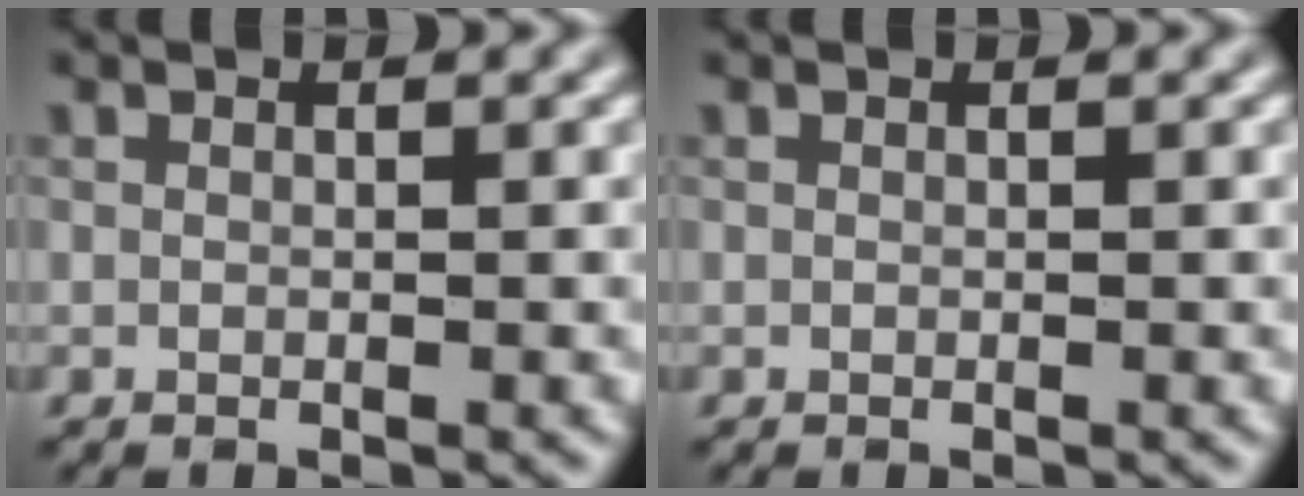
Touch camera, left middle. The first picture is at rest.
{"total": 0.0}